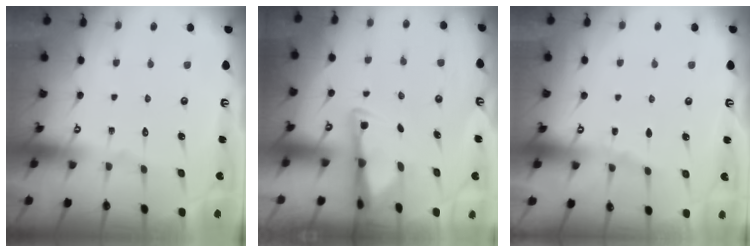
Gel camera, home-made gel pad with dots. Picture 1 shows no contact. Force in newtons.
{"total": 3.0, "press": 3.0, "slide": 0.6}
{"total": 2.8, "press": 2.7, "slide": 0.3}